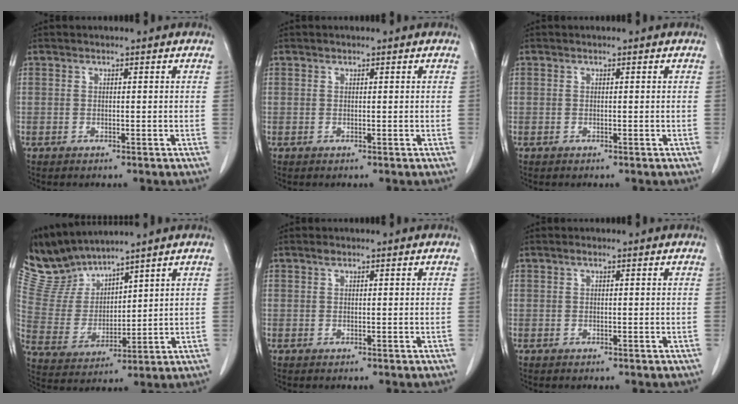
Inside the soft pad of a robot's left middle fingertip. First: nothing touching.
{"total": 0.0}
{"total": 0.0}
{"total": 8.2, "force": [8.1, 0.6, 0.2], "torque": [-0.030, 0.003, 0.190]}
{"total": 0.6, "force": [0.4, 0.2, 0.3], "torque": [-0.009, 0.002, 0.008]}
{"total": 0.5, "force": [0.3, 0.1, 0.4], "torque": [-0.008, 0.001, 0.003]}